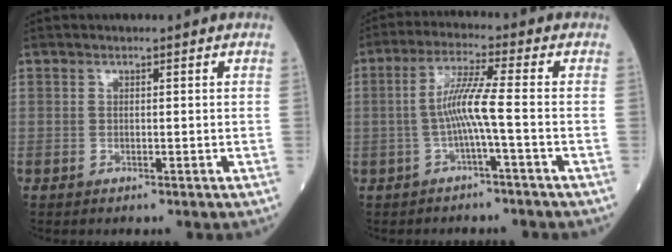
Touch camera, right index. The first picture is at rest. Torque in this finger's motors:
{"motor_torque": [0.95, -0.12, 0.47, 0.14]}